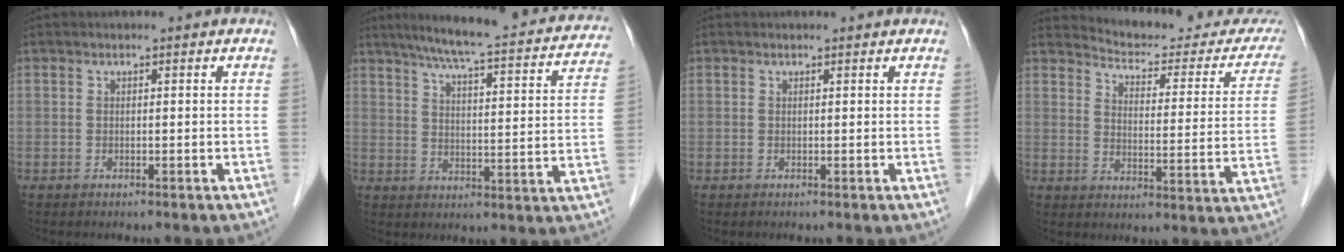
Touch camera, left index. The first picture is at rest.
{"total": 22.7, "force": [19.5, 2.8, 11.2], "torque": [-0.159, -0.008, 0.239]}
{"total": 0.8, "force": [0.7, 0.1, 0.0], "torque": [-0.009, 0.003, 0.010]}
{"total": 19.0, "force": [18.2, 3.7, 3.7], "torque": [-0.028, -0.071, 0.205]}